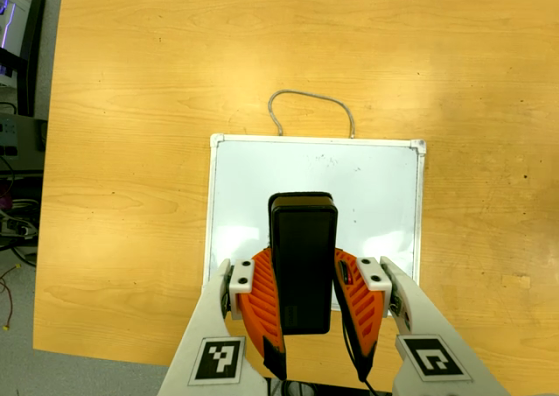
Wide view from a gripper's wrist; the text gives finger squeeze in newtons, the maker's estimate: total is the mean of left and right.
{"total": 5.9, "left": 5.1, "right": 6.6}